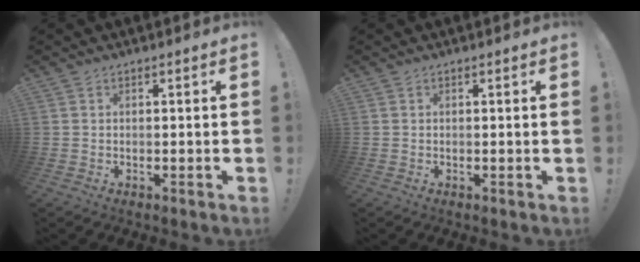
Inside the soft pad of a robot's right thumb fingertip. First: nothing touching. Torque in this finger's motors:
{"motor_torque": [-0.18, 0.25, 0.14, 0.05, 0.00]}